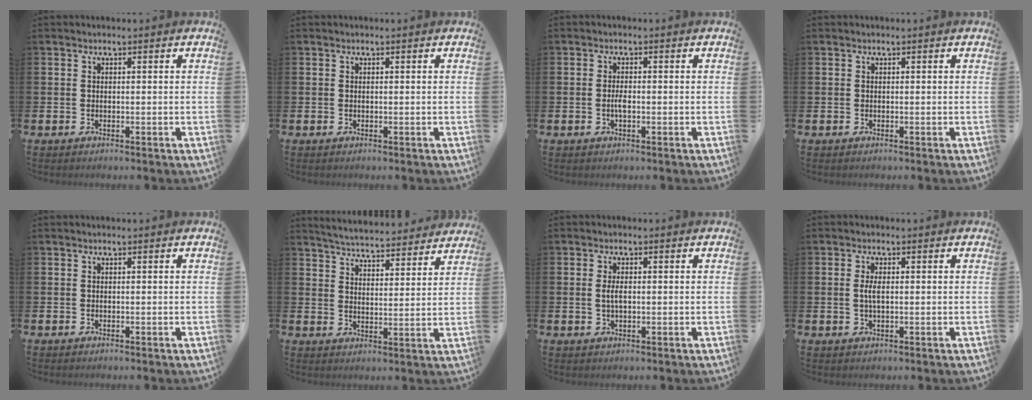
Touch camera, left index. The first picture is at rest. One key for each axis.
{"total": 0.0}
{"total": 1.6, "fx": -0.3, "fy": 0.6, "fz": 1.5, "tx": -0.026, "ty": 0.000, "tz": -0.007}
{"total": 0.0}
{"total": 0.0}
{"total": 5.5, "fx": 5.5, "fy": 0.5, "fz": 0.4, "tx": -0.027, "ty": -0.043, "tz": 0.097}
{"total": 2.2, "fx": 0.1, "fy": 1.0, "fz": 2.0, "tx": -0.039, "ty": 0.004, "tz": 0.000}
{"total": 2.3, "fx": 0.2, "fy": 0.8, "fz": 2.1, "tx": -0.040, "ty": 0.003, "tz": 0.001}